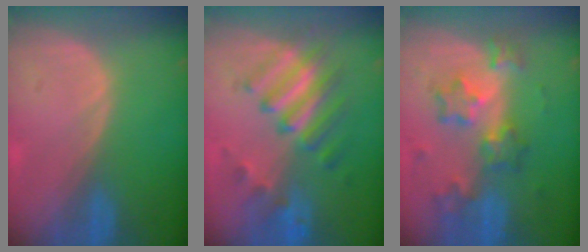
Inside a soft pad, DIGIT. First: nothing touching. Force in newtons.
{"total": 7.7, "press": 7.7, "slide": 0.9}
{"total": 8.3, "press": 7.3, "slide": 4.1}